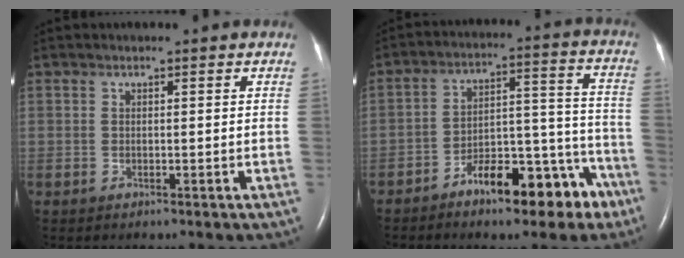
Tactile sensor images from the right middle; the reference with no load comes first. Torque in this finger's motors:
{"motor_torque": [1.11, -1.03, 0.21, 0.10]}